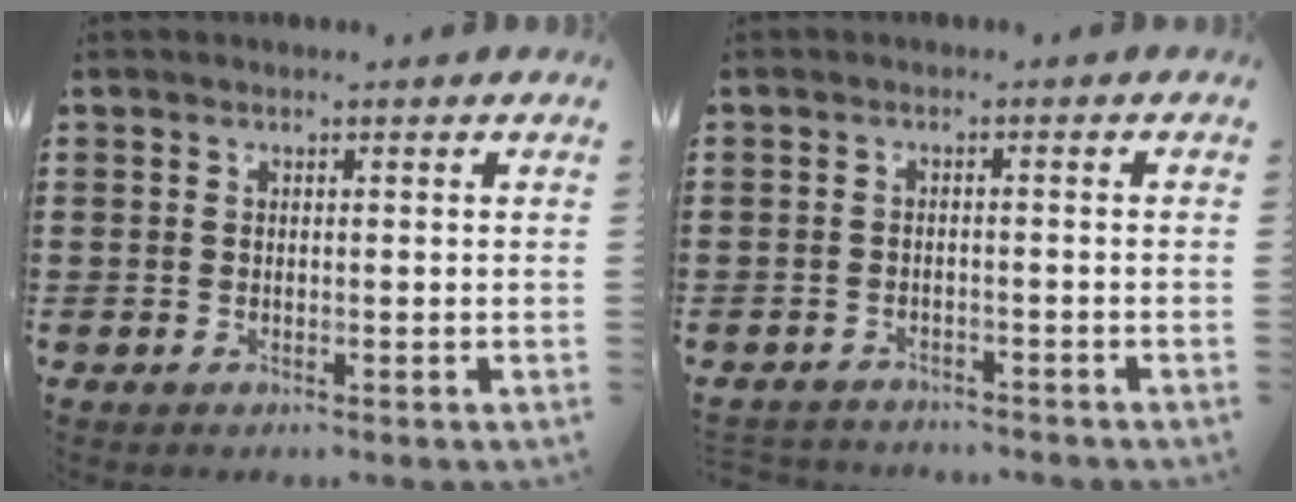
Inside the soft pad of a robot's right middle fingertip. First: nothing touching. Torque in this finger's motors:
{"motor_torque": [0.15, 0.03, 0.03, 0.00]}